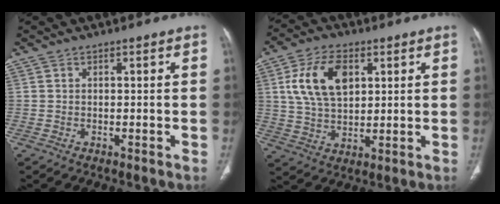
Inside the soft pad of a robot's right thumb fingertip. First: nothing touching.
{"total": 12.4, "force": [3.7, 7.4, 9.2], "torque": [-0.161, -0.005, 0.073]}